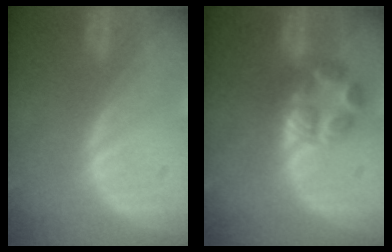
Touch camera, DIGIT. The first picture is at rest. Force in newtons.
{"total": 5.6, "press": 5.5, "slide": 1.0}